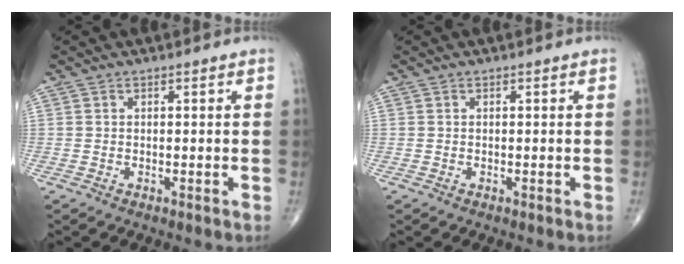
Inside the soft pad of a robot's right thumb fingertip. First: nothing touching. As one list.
[{"total": 0.0}]